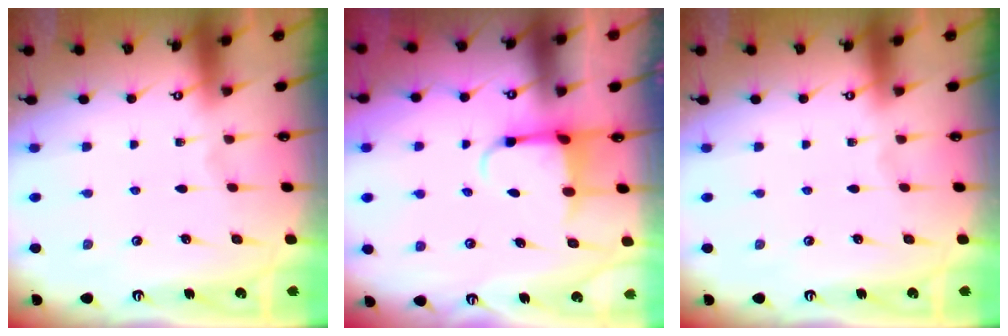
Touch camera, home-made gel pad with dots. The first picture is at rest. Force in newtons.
{"total": 3.9, "press": 3.7, "slide": 1.2}
{"total": 0.0}